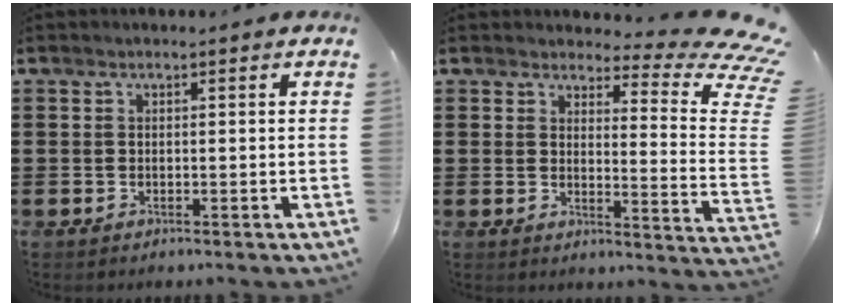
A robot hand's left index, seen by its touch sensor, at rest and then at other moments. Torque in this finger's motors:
{"motor_torque": [0.17, -0.76, -0.23, -0.13]}